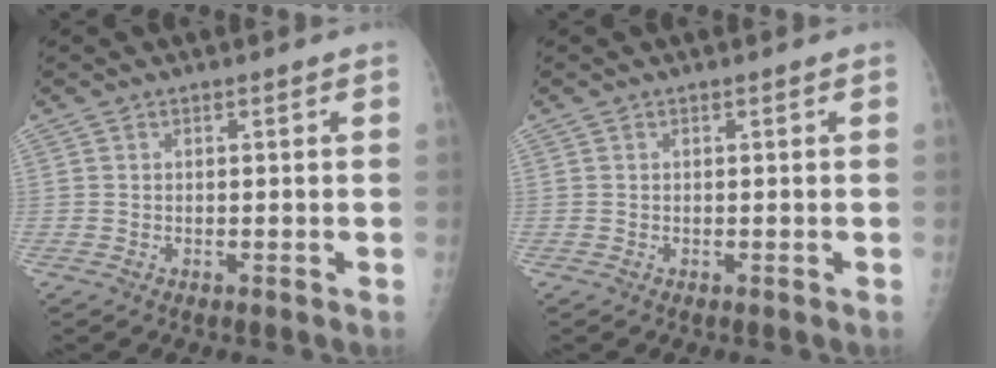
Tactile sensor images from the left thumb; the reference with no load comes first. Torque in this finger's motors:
{"motor_torque": [0.08, 0.08, -0.01, 0.00, 0.05]}